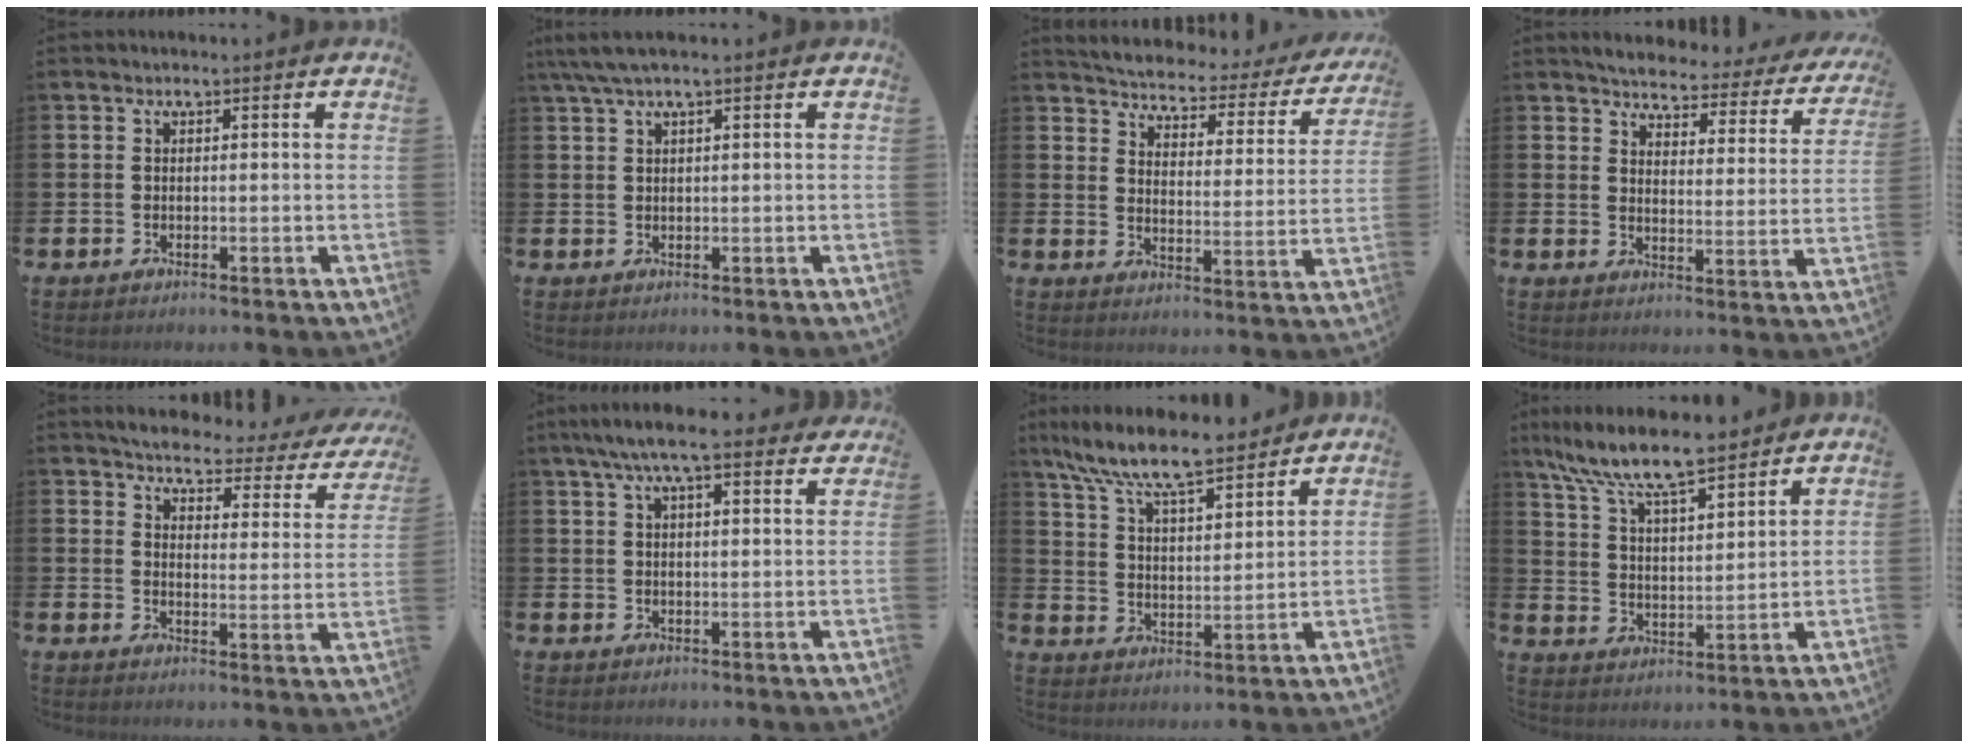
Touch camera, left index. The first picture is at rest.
{"total": 2.5, "force": [1.6, 0.1, 2.0], "torque": [-0.041, 0.003, 0.029]}
{"total": 3.7, "force": [3.5, 0.9, 0.8], "torque": [-0.038, -0.037, 0.049]}
{"total": 3.7, "force": [3.5, 0.9, 0.8], "torque": [-0.029, -0.038, 0.051]}
{"total": 3.7, "force": [3.4, 0.9, 1.2], "torque": [-0.043, -0.033, 0.049]}
{"total": 7.5, "force": [6.6, 1.2, 3.4], "torque": [-0.075, -0.017, 0.118]}
{"total": 9.2, "force": [8.4, 1.4, 3.5], "torque": [-0.102, -0.055, 0.147]}
{"total": 8.9, "force": [8.2, 1.2, 3.4], "torque": [-0.099, -0.052, 0.142]}